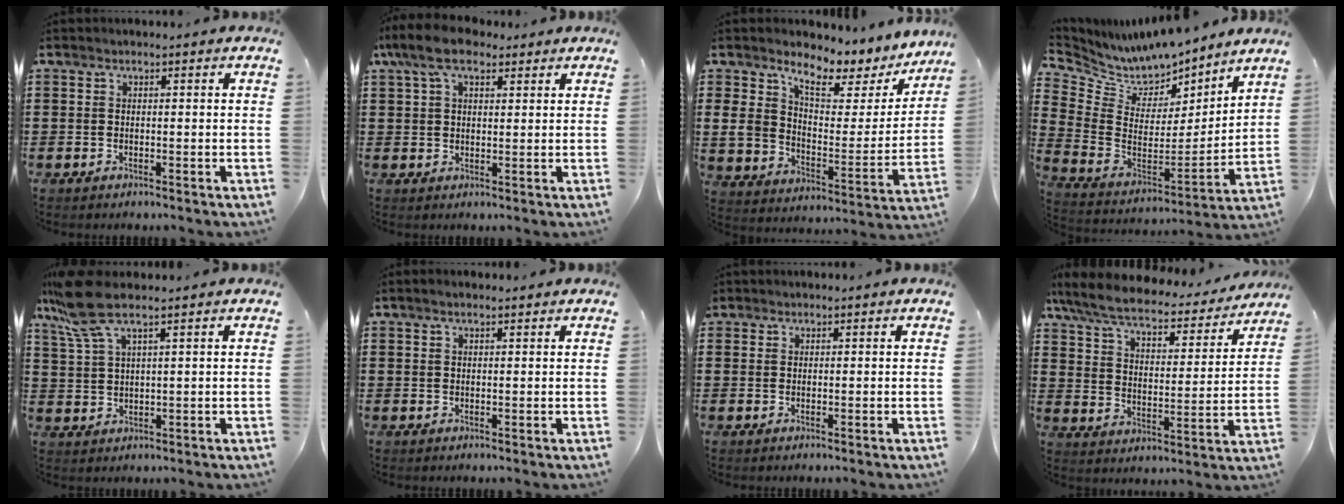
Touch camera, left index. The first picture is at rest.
{"total": 8.2, "force": [5.3, 3.6, 5.1], "torque": [-0.115, 0.006, 0.097]}
{"total": 7.1, "force": [5.5, 3.5, 2.7], "torque": [-0.072, -0.039, 0.093]}
{"total": 6.6, "force": [5.9, 2.8, 0.4], "torque": [-0.054, -0.057, 0.104]}
{"total": 7.5, "force": [5.0, 1.4, 5.4], "torque": [-0.133, -0.007, 0.087]}
{"total": 1.2, "force": [1.0, 0.2, 0.7], "torque": [-0.014, 0.002, 0.017]}
{"total": 0.9, "force": [0.8, 0.6, 0.1], "torque": [-0.004, 0.003, 0.015]}
{"total": 7.1, "force": [6.1, 1.1, 3.5], "torque": [-0.094, -0.037, 0.102]}